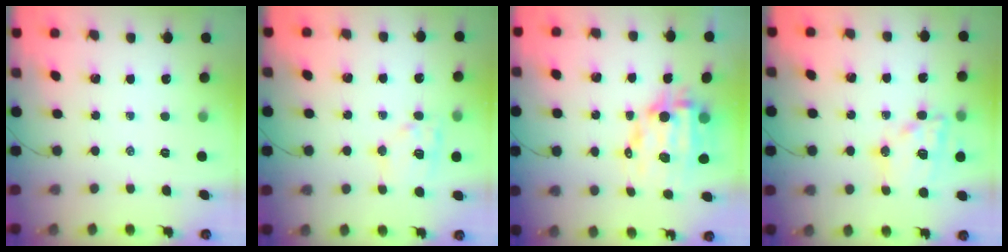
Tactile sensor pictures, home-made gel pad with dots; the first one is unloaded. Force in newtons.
{"total": 10.9, "press": 10.8, "slide": 1.7}
{"total": 12.4, "press": 12.1, "slide": 2.9}
{"total": 16.3, "press": 16.0, "slide": 3.3}